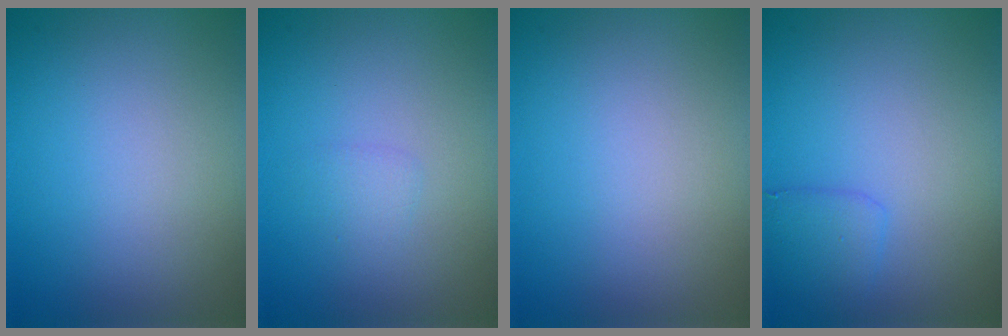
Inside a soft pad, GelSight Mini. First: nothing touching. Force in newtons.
{"total": 0.9, "press": 0.9, "slide": 0.1}
{"total": 0.0}
{"total": 1.7, "press": 1.7, "slide": 0.1}